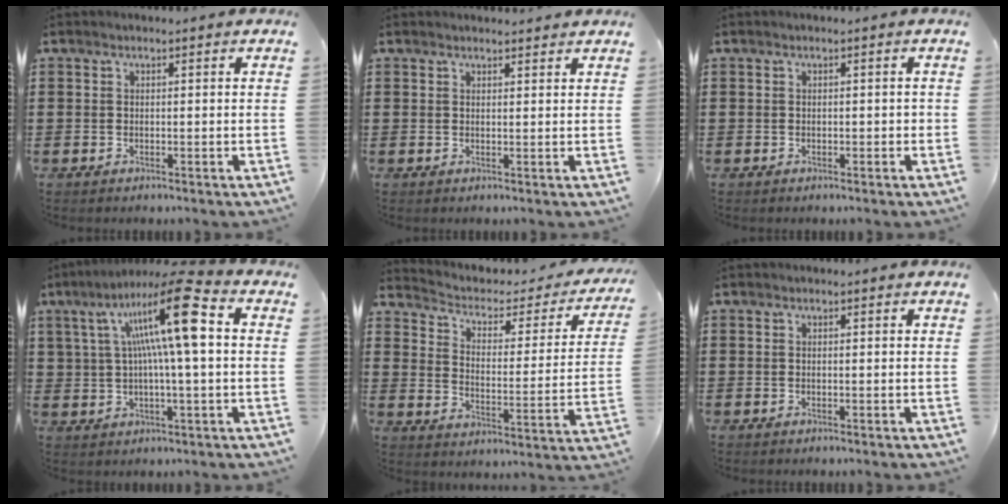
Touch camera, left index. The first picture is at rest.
{"total": 1.4, "force": [1.4, 0.1, 0.2], "torque": [-0.005, 0.000, 0.028]}
{"total": 0.6, "force": [-0.3, 0.4, 0.4], "torque": [-0.009, 0.001, -0.006]}
{"total": 14.7, "force": [4.1, 3.0, 13.8], "torque": [-0.250, 0.004, 0.062]}
{"total": 2.5, "force": [1.5, 1.6, 1.3], "torque": [-0.039, -0.017, 0.015]}
{"total": 0.0}